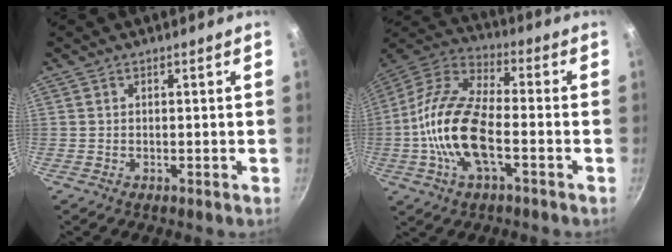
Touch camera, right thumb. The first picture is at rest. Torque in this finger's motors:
{"motor_torque": [0.91, 2.82, 1.96, -0.16, 0.54]}